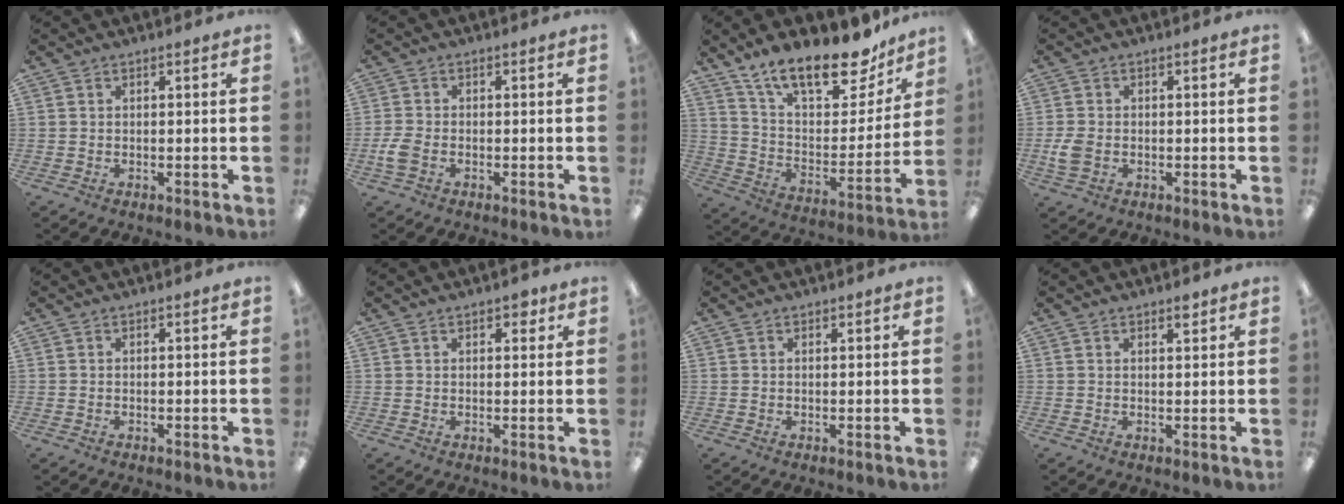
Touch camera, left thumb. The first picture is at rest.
{"total": 3.9, "force": [-1.4, 2.4, 2.8], "torque": [-0.065, 0.001, -0.028]}
{"total": 20.7, "force": [16.1, 7.5, 10.7], "torque": [-0.171, -0.107, 0.280]}
{"total": 4.1, "force": [-0.9, 2.9, 2.9], "torque": [-0.068, -0.001, -0.019]}
{"total": 0.0}
{"total": 2.8, "force": [1.7, 1.5, 1.7], "torque": [-0.020, -0.002, 0.025]}
{"total": 0.6, "force": [0.5, 0.3, 0.1], "torque": [-0.003, 0.001, 0.010]}
{"total": 2.0, "force": [1.6, 0.7, 0.9], "torque": [-0.004, -0.007, 0.026]}